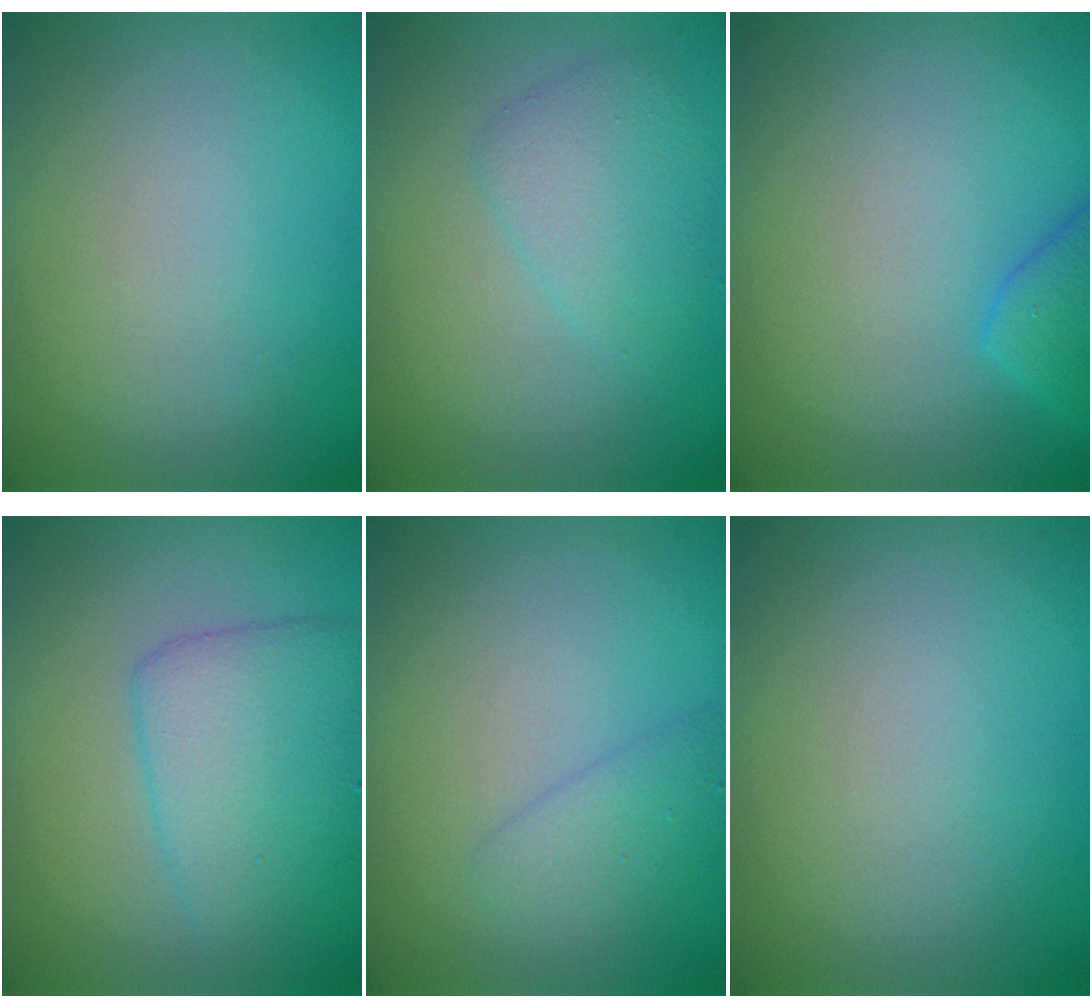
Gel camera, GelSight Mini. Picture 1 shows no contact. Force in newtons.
{"total": 2.4, "press": 2.4, "slide": 0.1}
{"total": 2.5, "press": 2.5, "slide": 0.4}
{"total": 4.9, "press": 4.9, "slide": 0.2}
{"total": 1.9, "press": 1.9, "slide": 0.1}
{"total": 0.0}